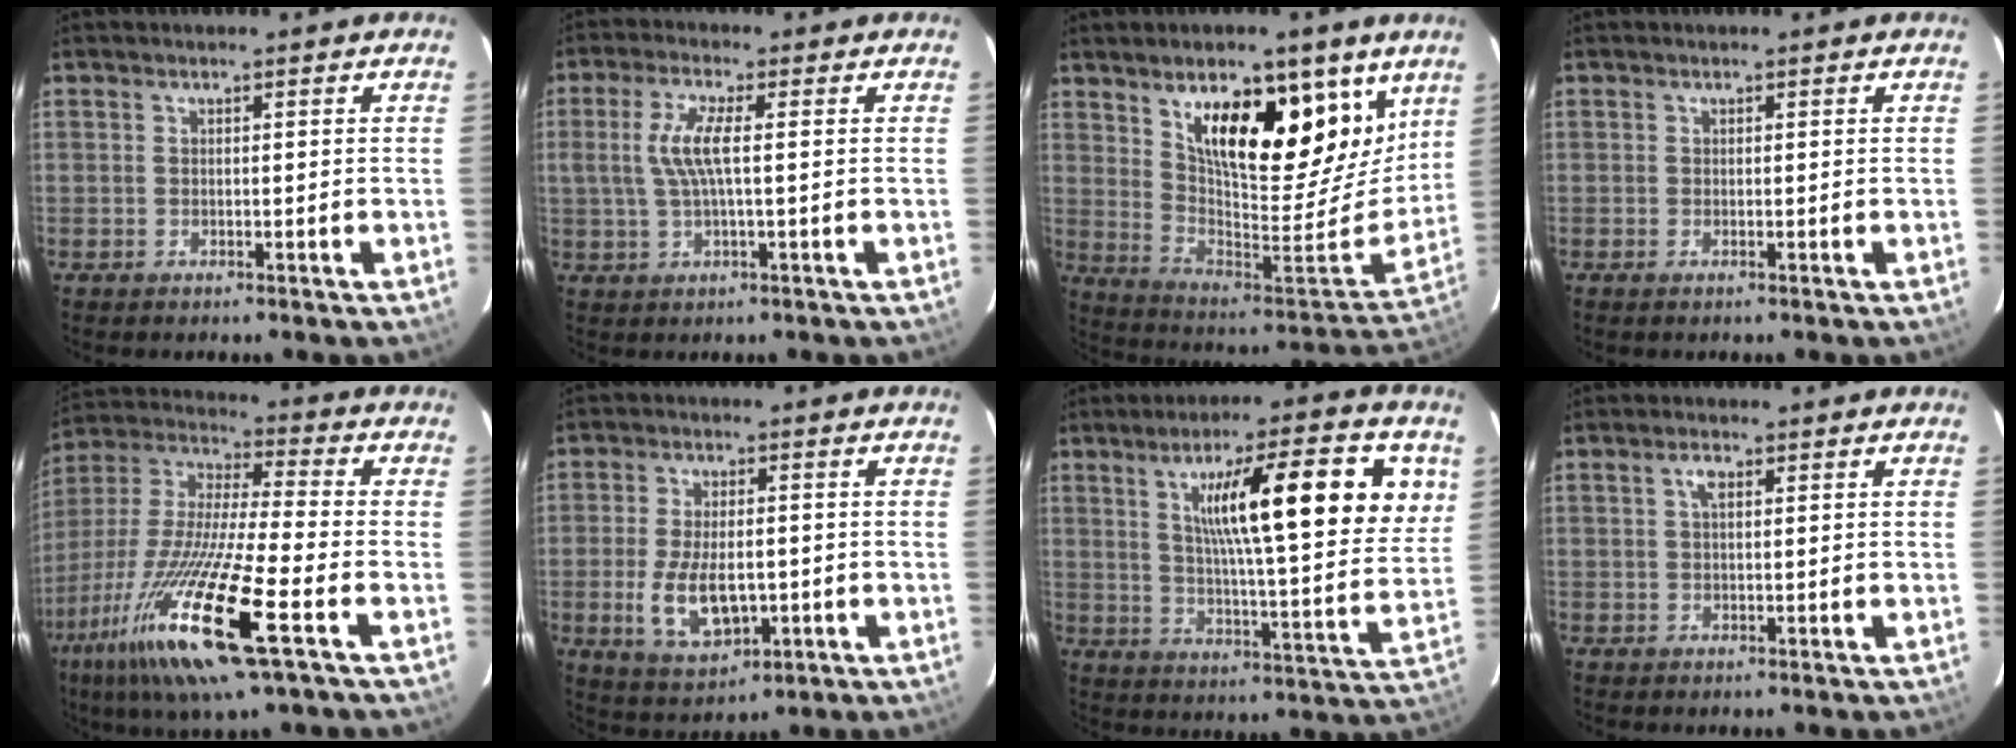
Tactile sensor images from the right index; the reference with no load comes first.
{"total": 6.6, "force": [0.5, 1.3, 6.5], "torque": [-0.131, 0.003, 0.014]}
{"total": 23.4, "force": [13.9, 9.7, 16.1], "torque": [-0.243, -0.012, 0.239]}
{"total": 0.0}
{"total": 22.7, "force": [-10.7, 2.5, 19.9], "torque": [-0.399, -0.050, -0.210]}
{"total": 10.8, "force": [-2.4, 5.4, 9.1], "torque": [-0.185, -0.014, -0.031]}
{"total": 22.0, "force": [8.8, 4.1, 19.7], "torque": [-0.294, 0.014, 0.137]}
{"total": 1.8, "force": [0.6, 0.8, 1.5], "torque": [-0.029, 0.006, 0.010]}